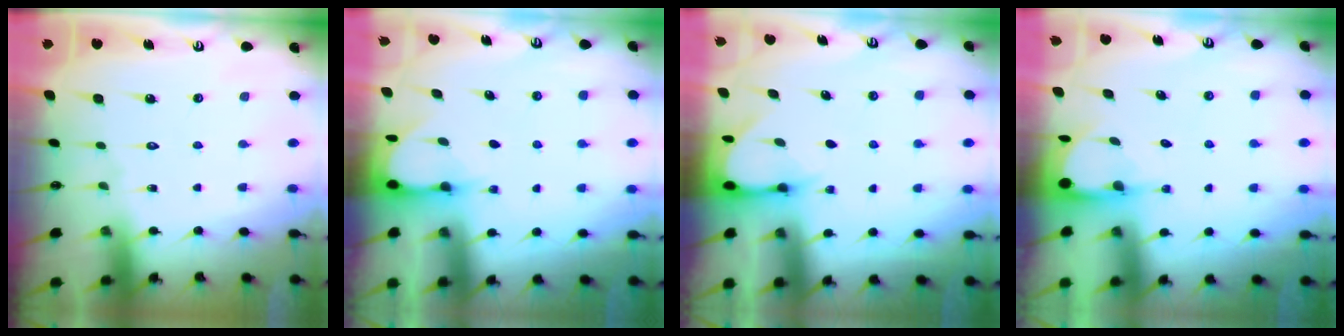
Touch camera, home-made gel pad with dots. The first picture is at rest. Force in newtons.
{"total": 3.2, "press": 3.2, "slide": 0.3}
{"total": 3.7, "press": 3.6, "slide": 0.3}
{"total": 3.4, "press": 3.4, "slide": 0.2}